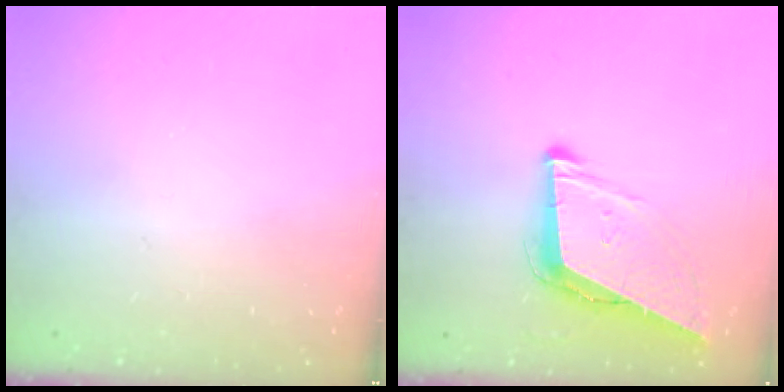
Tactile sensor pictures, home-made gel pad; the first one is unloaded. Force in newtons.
{"total": 9.3, "press": 8.9, "slide": 2.7}